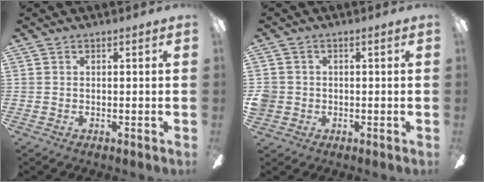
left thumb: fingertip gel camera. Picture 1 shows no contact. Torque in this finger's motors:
{"motor_torque": [-0.01, 0.02, 0.01, -0.04, 0.00]}